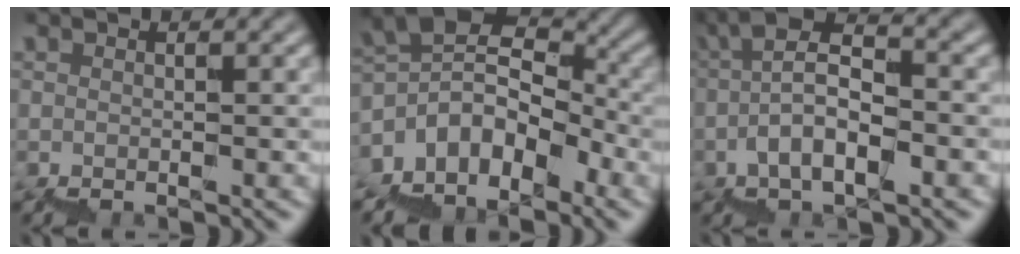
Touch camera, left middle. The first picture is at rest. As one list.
[{"total": 6.5, "force": [-2.8, 4.0, 4.3], "torque": [-0.067, 0.023, -0.059]}, {"total": 5.7, "force": [-1.3, 2.1, 5.1], "torque": [-0.097, 0.028, -0.023]}]